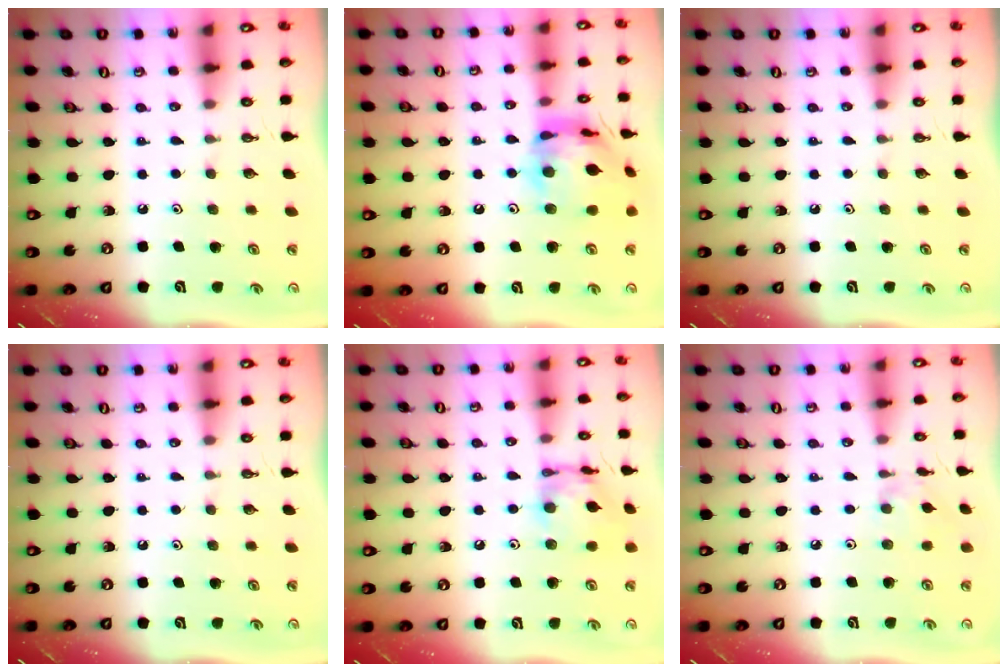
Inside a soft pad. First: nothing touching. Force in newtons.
{"total": 17.0, "press": 16.9, "slide": 2.0}
{"total": 0.0}
{"total": 0.0}
{"total": 12.8, "press": 12.7, "slide": 1.2}
{"total": 2.0, "press": 2.0, "slide": 0.4}